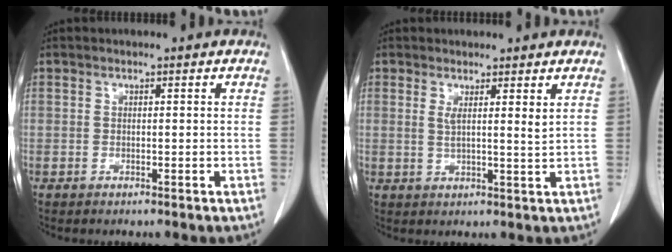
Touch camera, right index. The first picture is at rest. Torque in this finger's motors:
{"motor_torque": [-0.03, -0.03, -0.05, 0.00]}